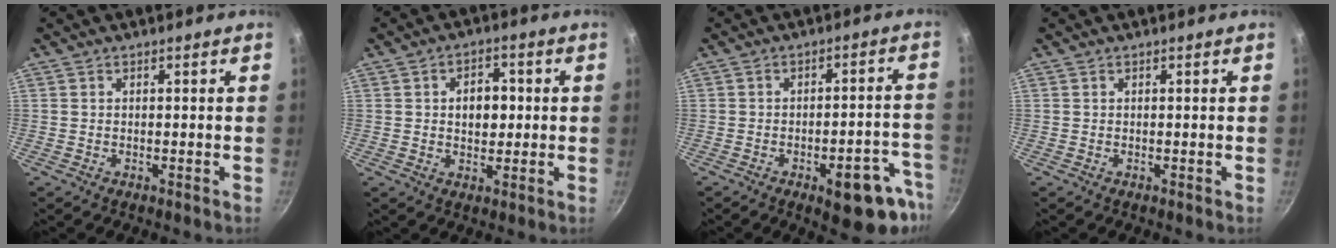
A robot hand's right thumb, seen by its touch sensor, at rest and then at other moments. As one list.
[{"total": 6.1, "force": [0.5, 4.2, 4.4], "torque": [-0.039, 0.006, 0.005]}, {"total": 13.3, "force": [-7.0, 4.9, 10.1], "torque": [-0.069, 0.046, -0.087]}, {"total": 0.0}]